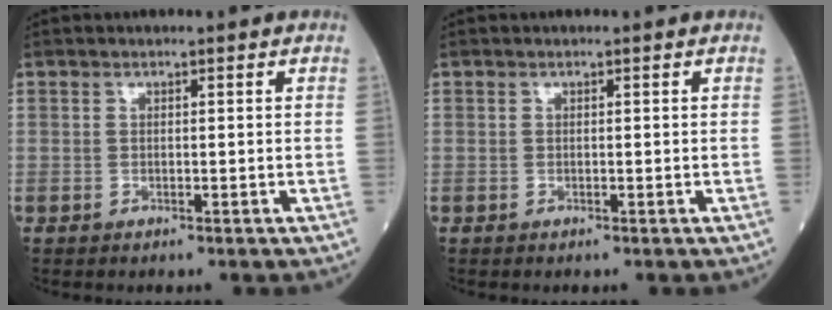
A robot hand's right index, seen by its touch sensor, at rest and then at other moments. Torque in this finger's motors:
{"motor_torque": [0.00, 0.00, -0.01, -0.01]}